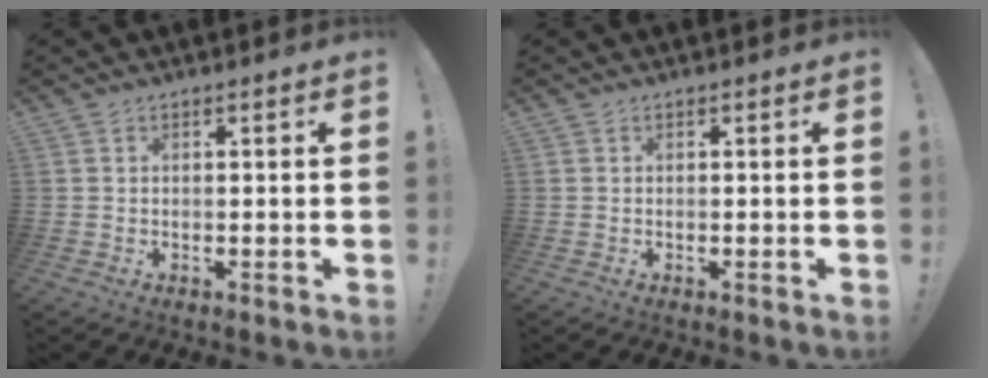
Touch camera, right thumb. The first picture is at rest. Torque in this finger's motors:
{"motor_torque": [-0.06, -0.06, 0.00, 0.00, 0.00]}